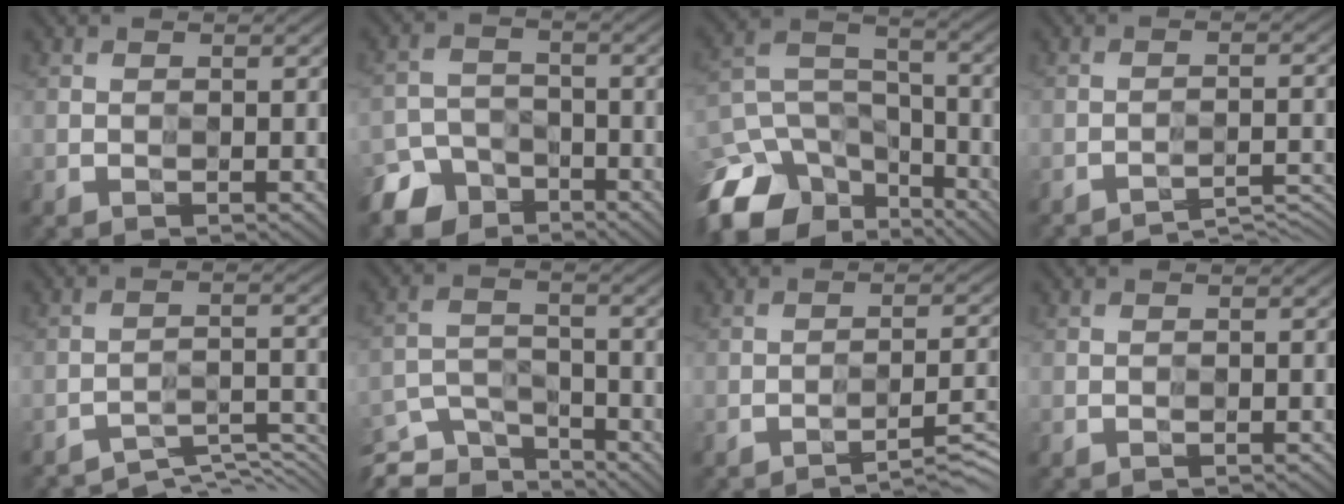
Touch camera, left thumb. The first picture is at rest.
{"total": 4.9, "force": [-3.9, 3.0, -0.2], "torque": [0.011, 0.001, -0.082]}
{"total": 11.3, "force": [-8.4, 6.6, 3.5], "torque": [-0.088, -0.008, -0.161]}
{"total": 4.3, "force": [-4.3, -0.5, 0.0], "torque": [0.006, 0.014, -0.067]}
{"total": 5.4, "force": [-5.4, -0.2, 0.2], "torque": [-0.001, 0.003, -0.082]}
{"total": 6.7, "force": [-6.4, 1.7, 1.0], "torque": [-0.017, -0.007, -0.122]}
{"total": 4.0, "force": [-3.6, -0.3, 1.7], "torque": [-0.022, 0.008, -0.057]}
{"total": 1.2, "force": [-1.2, -0.2, 0.2], "torque": [0.001, 0.001, -0.023]}